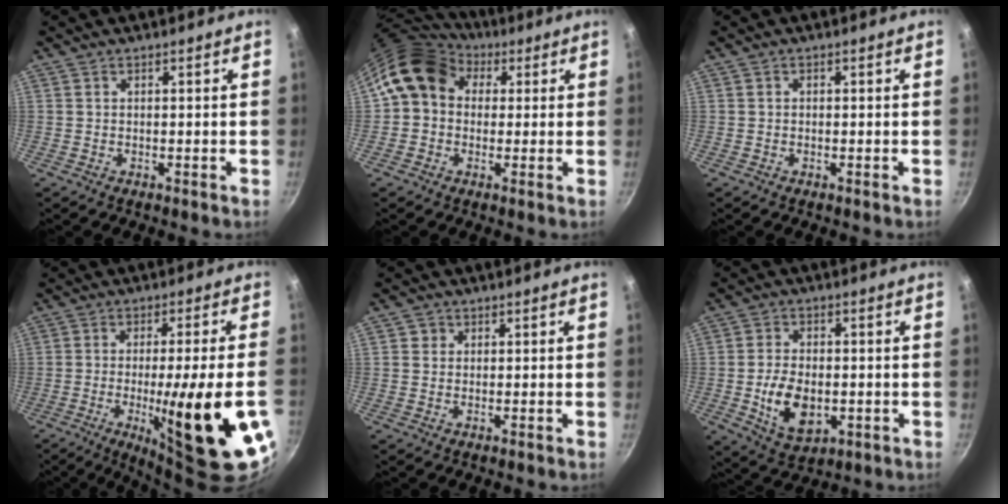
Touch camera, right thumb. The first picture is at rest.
{"total": 12.0, "force": [3.2, 9.8, 6.1], "torque": [-0.081, 0.021, 0.036]}
{"total": 0.5, "force": [0.0, 0.5, 0.2], "torque": [-0.003, 0.004, 0.001]}
{"total": 22.2, "force": [-6.2, 3.3, 21.1], "torque": [-0.285, 0.001, -0.078]}
{"total": 1.8, "force": [0.4, 1.7, 0.4], "torque": [0.003, 0.000, 0.002]}
{"total": 10.7, "force": [-1.7, 6.7, 8.2], "torque": [-0.136, 0.000, -0.020]}